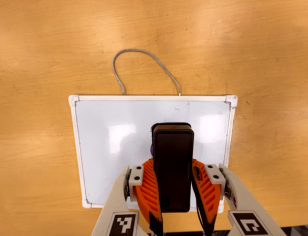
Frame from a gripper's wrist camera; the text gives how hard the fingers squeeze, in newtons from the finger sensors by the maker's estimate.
{"total": 10.3, "left": 8.5, "right": 12.1}